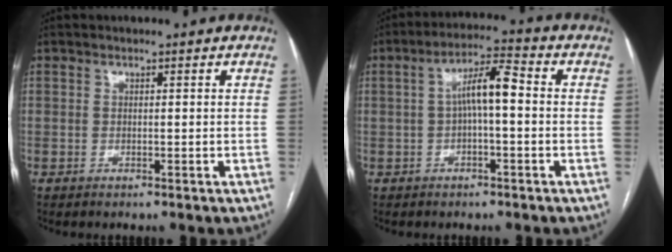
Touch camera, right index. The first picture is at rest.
{"total": 6.6, "force": [0.1, 1.2, 6.4], "torque": [-0.116, 0.025, 0.001]}